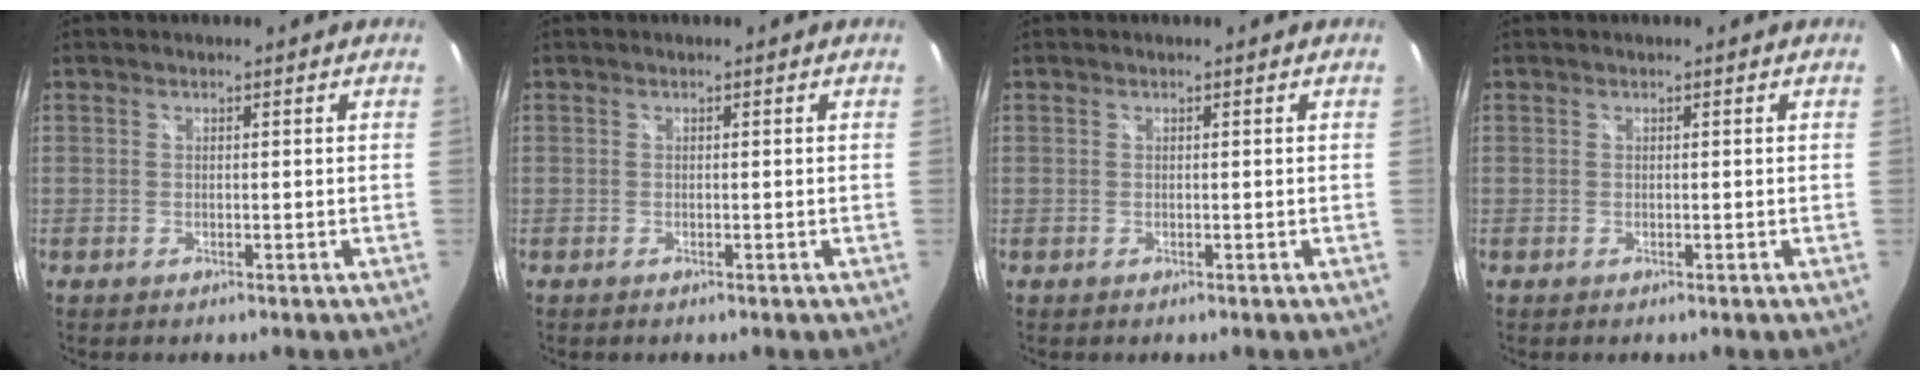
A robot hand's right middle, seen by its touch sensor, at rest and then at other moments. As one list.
[{"total": 0.0}, {"total": 0.0}, {"total": 0.0}]